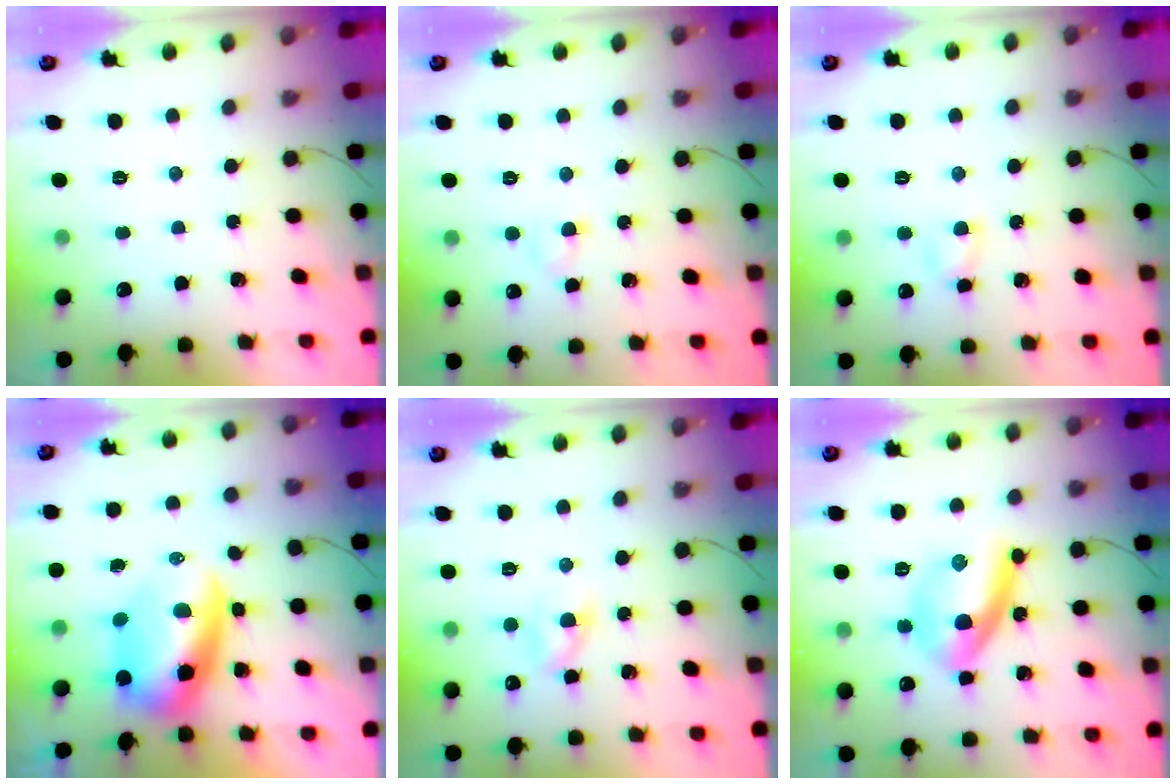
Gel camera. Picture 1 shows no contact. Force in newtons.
{"total": 2.5, "press": 2.4, "slide": 0.9}
{"total": 3.7, "press": 3.5, "slide": 1.1}
{"total": 9.0, "press": 8.7, "slide": 2.2}
{"total": 2.7, "press": 2.5, "slide": 1.1}
{"total": 11.7, "press": 11.7, "slide": 0.4}